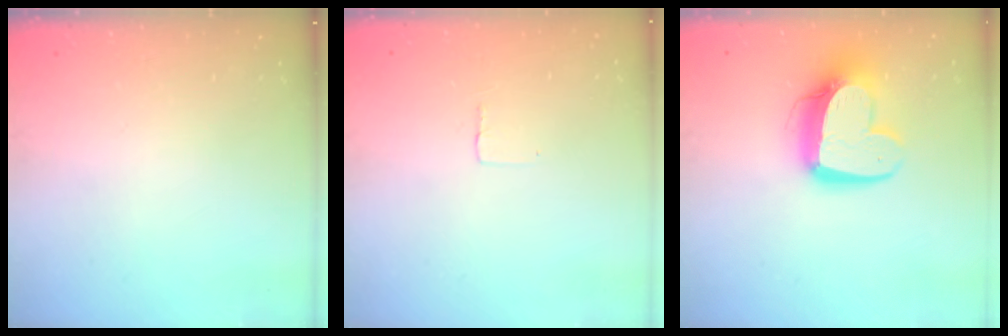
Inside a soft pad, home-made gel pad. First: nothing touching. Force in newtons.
{"total": 1.9, "press": 1.9, "slide": 0.1}
{"total": 14.6, "press": 14.6, "slide": 1.4}